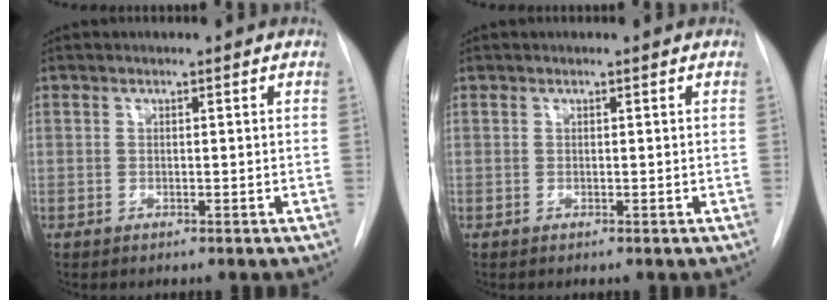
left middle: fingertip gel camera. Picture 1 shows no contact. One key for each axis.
{"total": 0.0}